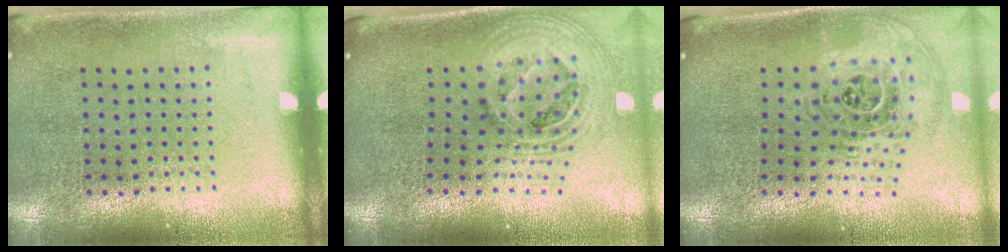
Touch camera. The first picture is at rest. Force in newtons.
{"total": 2.1, "press": 1.6, "slide": 1.3}
{"total": 1.7, "press": 1.4, "slide": 0.9}